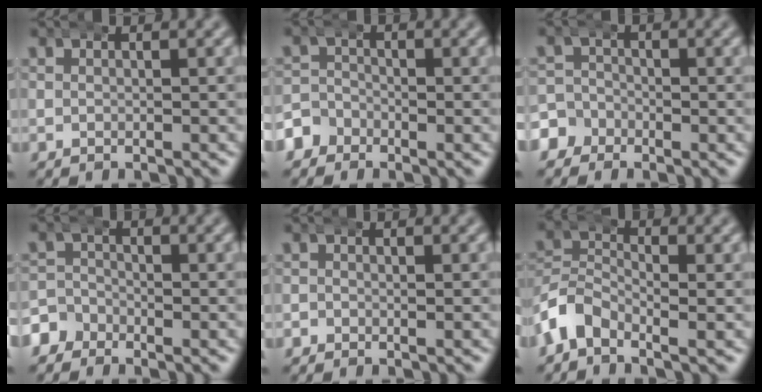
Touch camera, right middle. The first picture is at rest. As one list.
[{"total": 3.0, "force": [-1.7, 2.4, 0.5], "torque": [-0.019, -0.004, -0.036]}, {"total": 3.9, "force": [-1.9, 3.4, 0.6], "torque": [-0.022, -0.008, -0.040]}, {"total": 3.0, "force": [-1.8, 2.3, 0.6], "torque": [-0.018, -0.005, -0.038]}, {"total": 1.2, "force": [-0.1, 1.2, 0.0], "torque": [0.003, 0.002, -0.010]}, {"total": 3.9, "force": [-1.8, 2.7, 2.2], "torque": [-0.069, -0.015, -0.036]}]